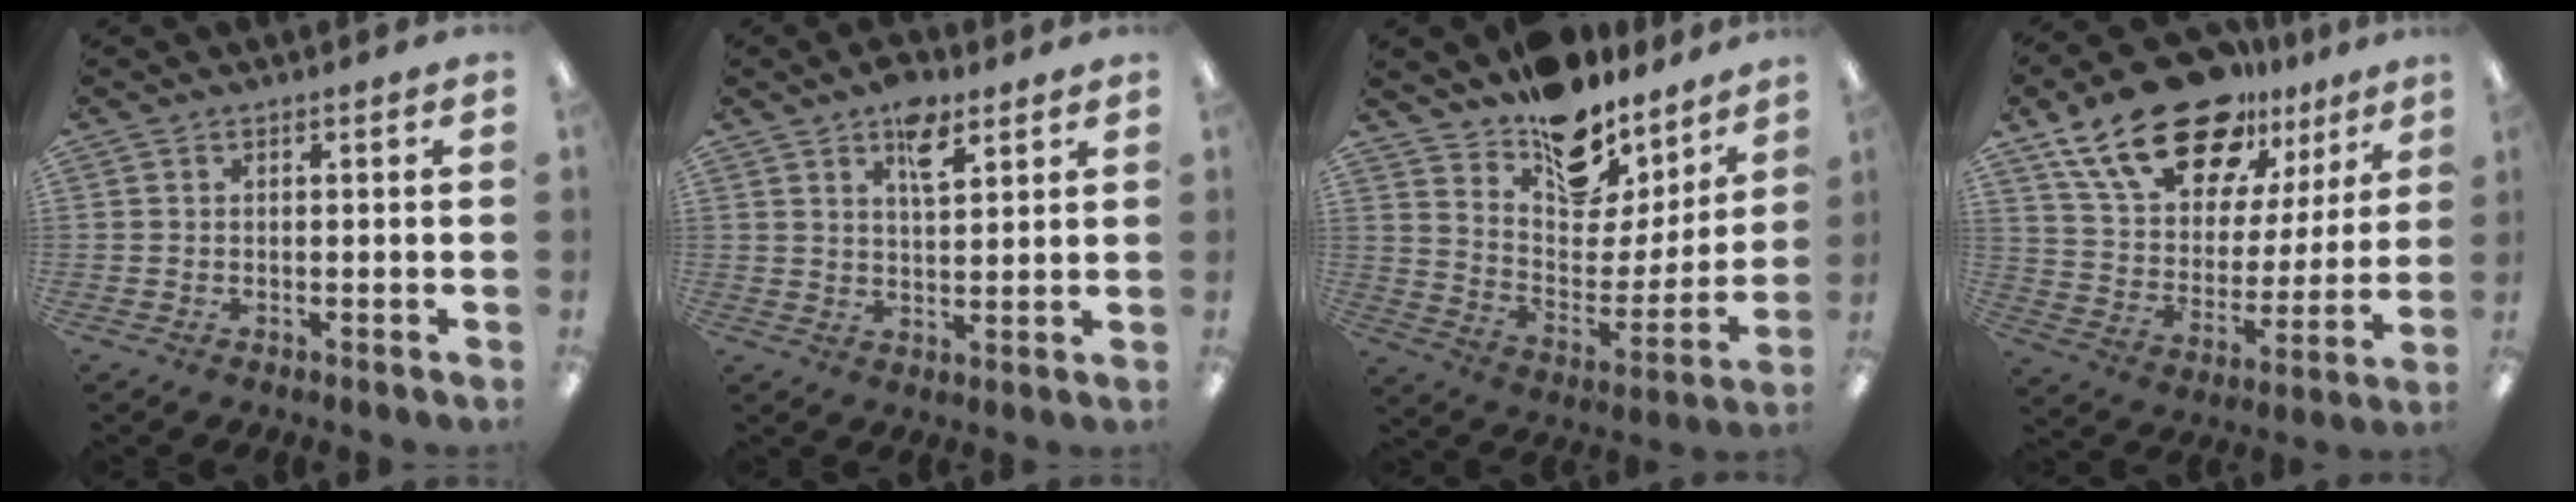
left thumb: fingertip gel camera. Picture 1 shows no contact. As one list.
[{"total": 7.5, "force": [4.6, 3.4, 4.9], "torque": [-0.066, -0.020, 0.077]}, {"total": 16.3, "force": [13.0, 8.3, 5.3], "torque": [-0.072, -0.110, 0.229]}, {"total": 22.5, "force": [15.7, 11.0, 11.8], "torque": [-0.204, -0.091, 0.280]}]